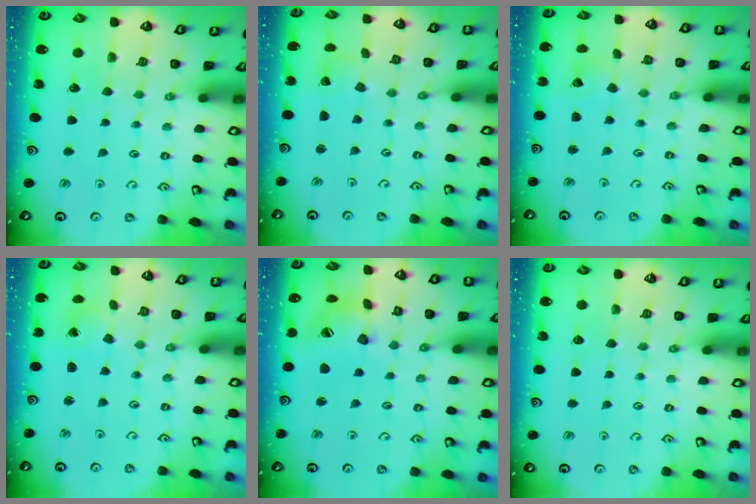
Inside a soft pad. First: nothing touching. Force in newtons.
{"total": 0.0}
{"total": 2.1, "press": 2.1, "slide": 0.2}
{"total": 1.5, "press": 1.5, "slide": 0.1}
{"total": 11.9, "press": 11.9, "slide": 0.7}
{"total": 0.0}